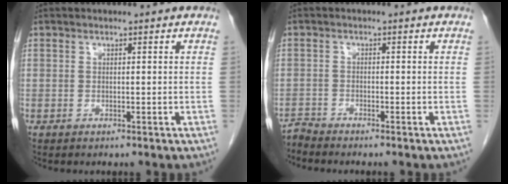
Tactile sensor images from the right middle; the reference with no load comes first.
{"total": 2.1, "force": [-1.9, -0.7, -0.5], "torque": [0.008, -0.013, -0.040]}